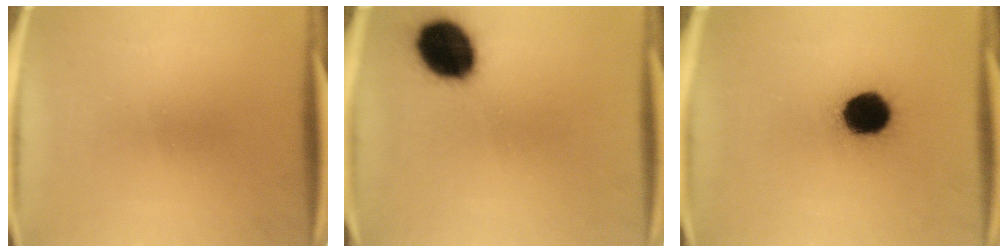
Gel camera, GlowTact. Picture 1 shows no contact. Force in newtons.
{"total": 15.1}
{"total": 13.9}